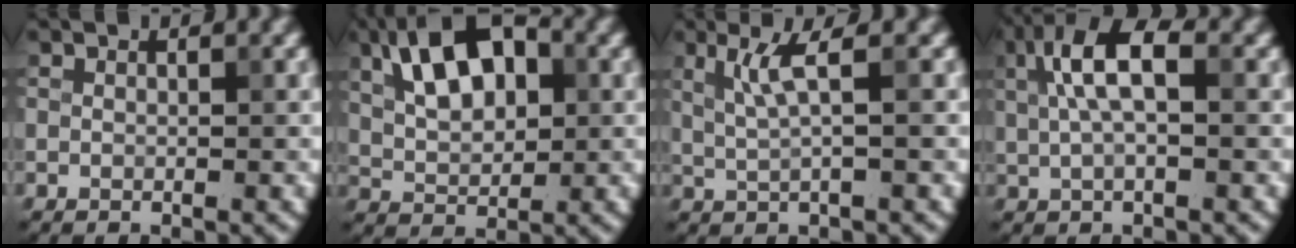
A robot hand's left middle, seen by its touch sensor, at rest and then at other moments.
{"total": 8.2, "force": [2.5, 4.6, 6.3], "torque": [-0.102, 0.028, 0.030]}
{"total": 2.9, "force": [0.9, 0.4, 2.7], "torque": [-0.056, -0.001, 0.023]}
{"total": 5.6, "force": [1.4, 2.2, 5.0], "torque": [-0.099, 0.012, 0.022]}